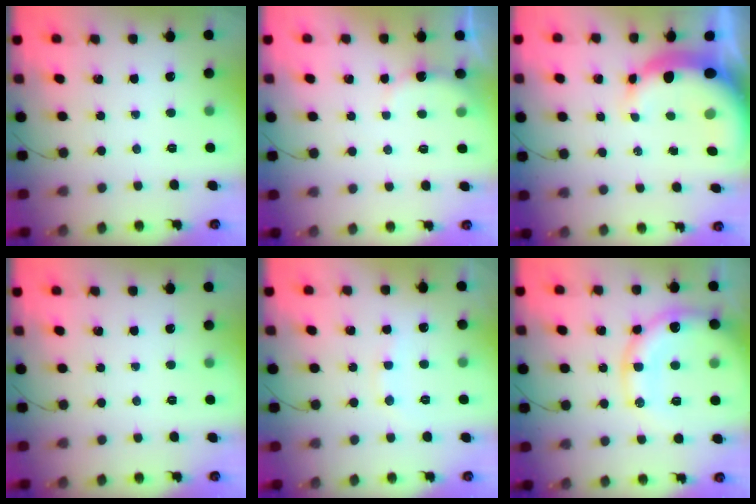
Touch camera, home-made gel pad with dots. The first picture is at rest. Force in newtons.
{"total": 5.2, "press": 5.1, "slide": 0.8}
{"total": 9.6, "press": 9.3, "slide": 2.2}
{"total": 0.0}
{"total": 7.4, "press": 7.3, "slide": 1.3}
{"total": 18.2, "press": 17.9, "slide": 3.2}